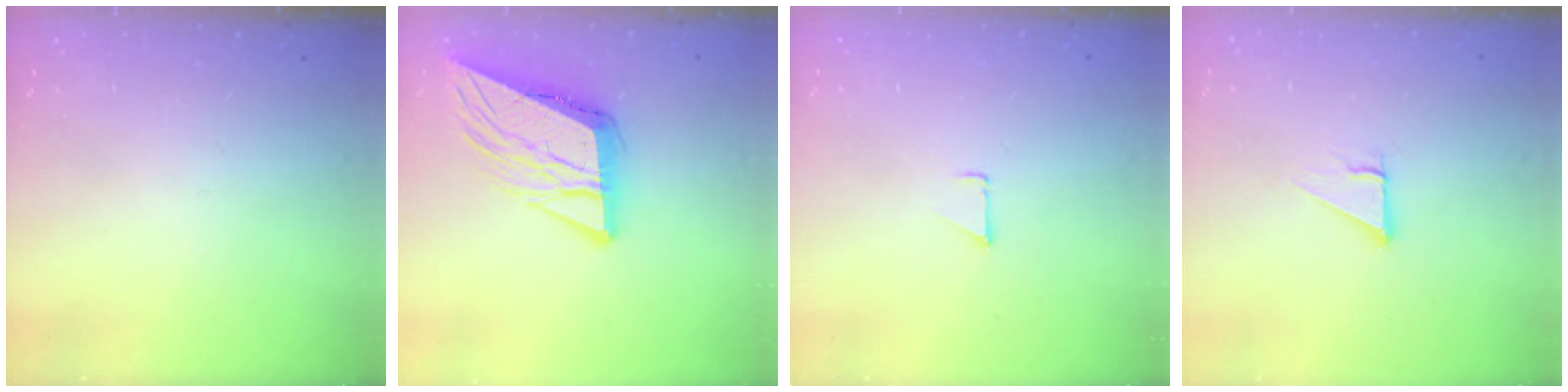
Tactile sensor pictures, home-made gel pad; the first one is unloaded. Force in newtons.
{"total": 11.0, "press": 10.7, "slide": 2.3}
{"total": 0.9, "press": 0.8, "slide": 0.1}
{"total": 3.7, "press": 3.7, "slide": 0.2}